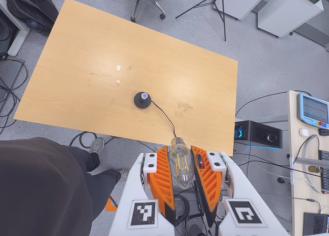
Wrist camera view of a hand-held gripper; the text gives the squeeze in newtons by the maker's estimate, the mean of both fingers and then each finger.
{"total": 9.9, "left": 9.8, "right": 10.1}